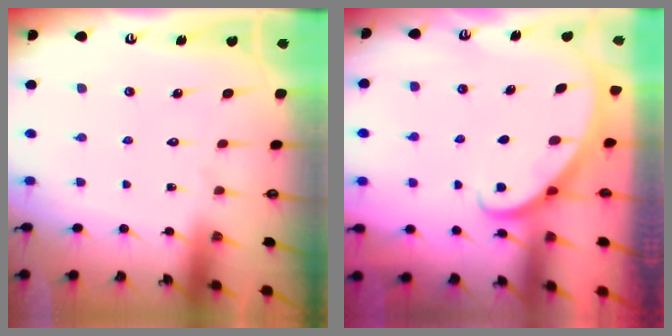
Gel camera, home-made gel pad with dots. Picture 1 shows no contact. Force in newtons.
{"total": 2.9, "press": 2.9, "slide": 0.2}